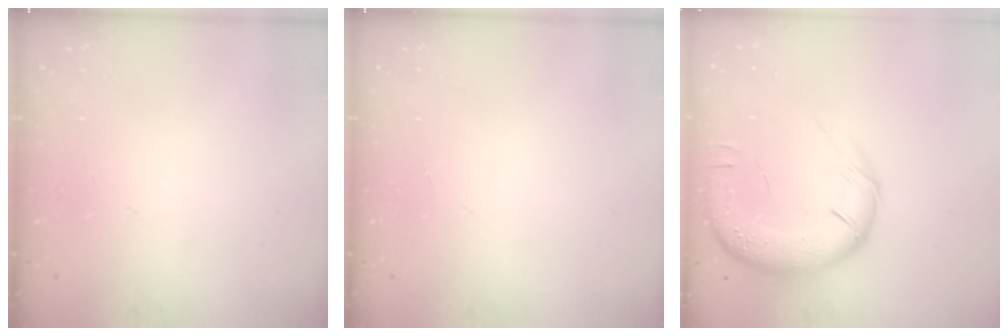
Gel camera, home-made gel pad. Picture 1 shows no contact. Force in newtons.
{"total": 0.0}
{"total": 15.8, "press": 15.3, "slide": 4.0}